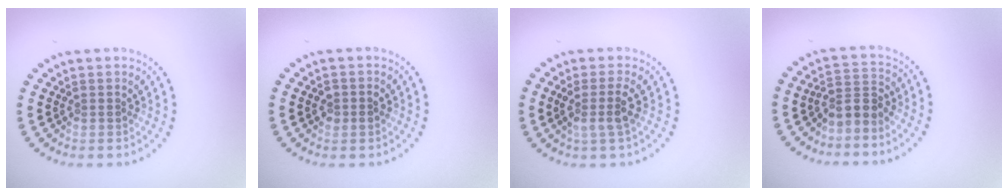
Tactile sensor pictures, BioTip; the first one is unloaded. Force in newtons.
{"total": 1.4, "press": 1.4, "slide": 0.3}
{"total": 2.4, "press": 1.8, "slide": 1.6}
{"total": 2.6, "press": 2.0, "slide": 1.7}